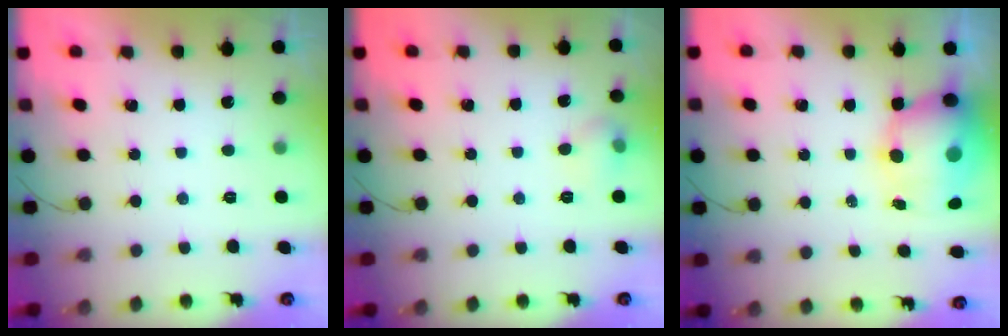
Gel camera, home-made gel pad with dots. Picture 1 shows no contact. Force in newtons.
{"total": 5.8, "press": 5.6, "slide": 1.6}
{"total": 11.2, "press": 10.9, "slide": 2.5}